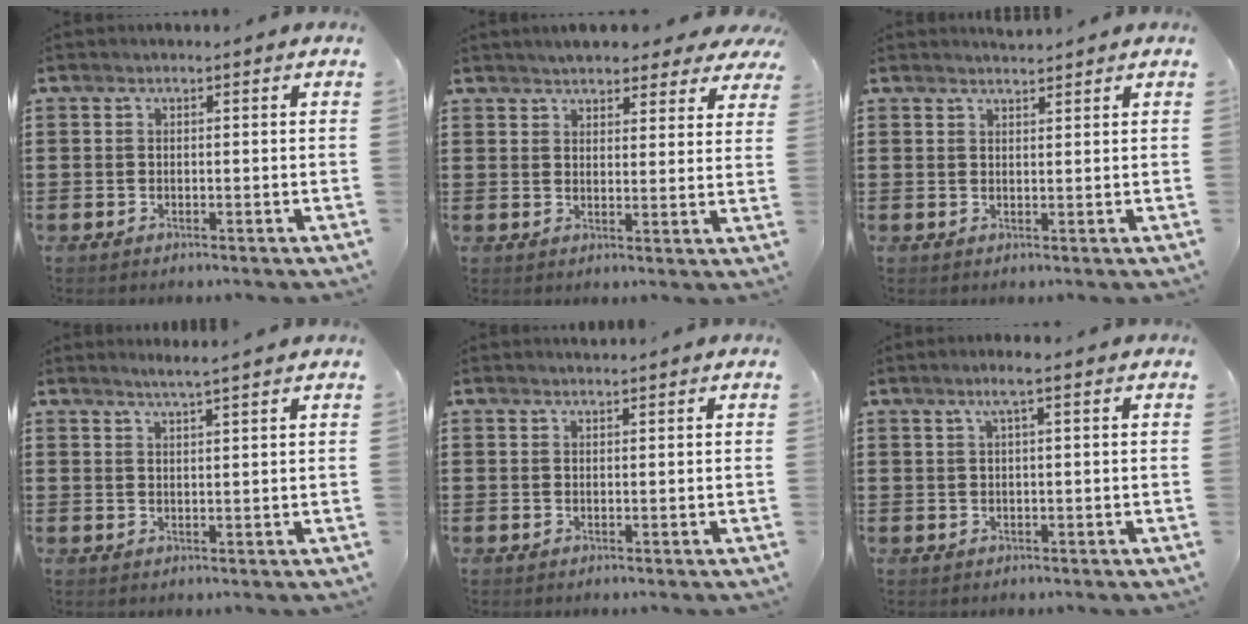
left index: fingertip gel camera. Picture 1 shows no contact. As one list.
[{"total": 4.4, "force": [4.2, 0.7, 1.1], "torque": [-0.028, -0.015, 0.075]}, {"total": 1.6, "force": [1.6, 0.0, 0.2], "torque": [-0.006, 0.003, 0.030]}, {"total": 2.7, "force": [2.4, -0.6, 1.0], "torque": [-0.023, -0.004, 0.044]}, {"total": 0.8, "force": [0.8, 0.0, 0.2], "torque": [-0.004, -0.001, 0.016]}, {"total": 2.5, "force": [1.1, 0.0, 2.2], "torque": [-0.046, 0.001, 0.019]}]